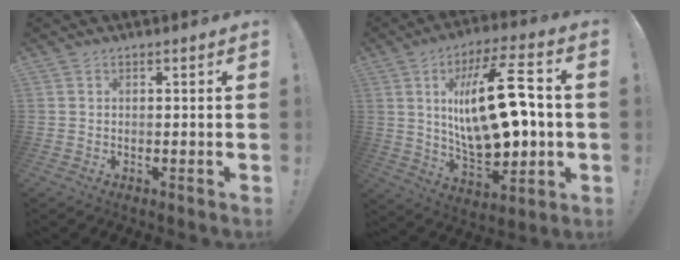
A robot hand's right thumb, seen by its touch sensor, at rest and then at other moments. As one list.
[{"total": 23.9, "force": [2.6, 10.2, 21.4], "torque": [-0.360, -0.007, 0.037]}]